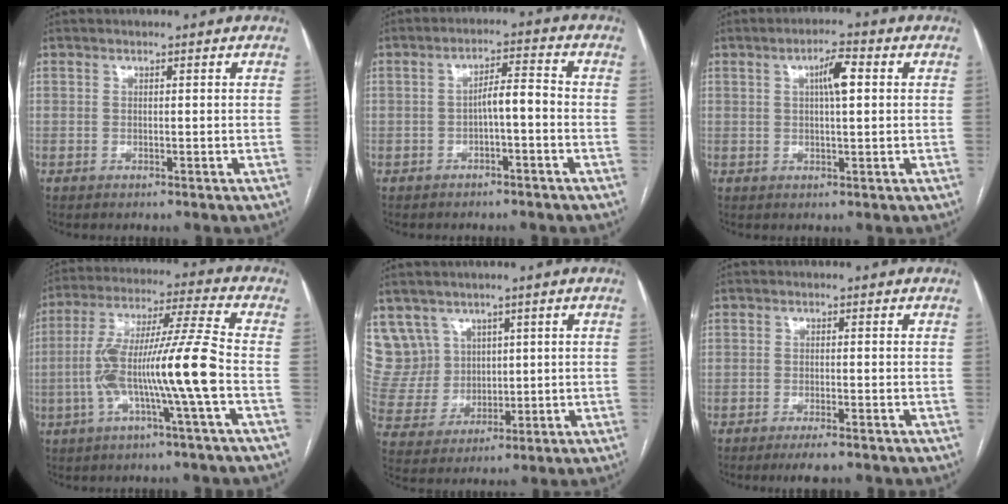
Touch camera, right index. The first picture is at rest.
{"total": 4.0, "force": [-1.1, 0.7, 3.8], "torque": [-0.060, 0.018, -0.015]}
{"total": 4.4, "force": [1.2, 0.5, 4.2], "torque": [-0.075, 0.010, 0.019]}
{"total": 14.0, "force": [-3.4, -0.9, 13.5], "torque": [-0.259, 0.015, -0.067]}
{"total": 9.2, "force": [5.4, 7.4, 0.2], "torque": [-0.017, 0.037, 0.124]}
{"total": 3.4, "force": [-2.5, 0.1, 2.2], "torque": [-0.031, -0.006, -0.039]}